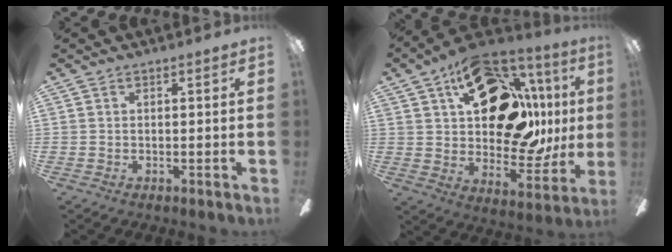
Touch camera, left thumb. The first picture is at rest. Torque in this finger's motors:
{"motor_torque": [2.52, 2.49, 2.22, -0.55, 0.14]}